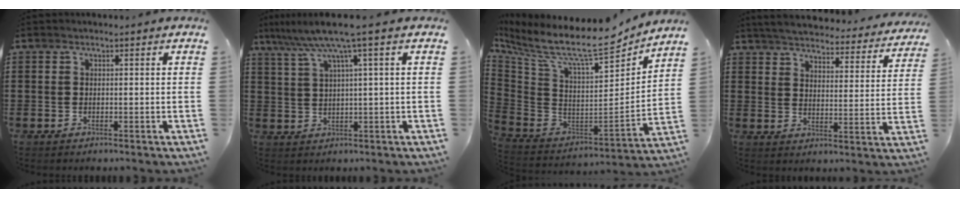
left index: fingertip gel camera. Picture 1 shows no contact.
{"total": 7.0, "force": [3.5, -0.3, 6.1], "torque": [-0.127, -0.012, 0.055]}
{"total": 10.5, "force": [8.0, 2.4, 6.3], "torque": [-0.142, -0.066, 0.128]}
{"total": 4.7, "force": [4.6, 0.1, 0.9], "torque": [-0.042, -0.036, 0.075]}